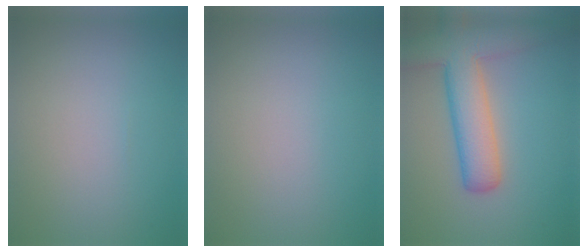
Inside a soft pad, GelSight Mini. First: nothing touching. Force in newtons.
{"total": 0.0}
{"total": 7.6, "press": 7.6, "slide": 0.4}